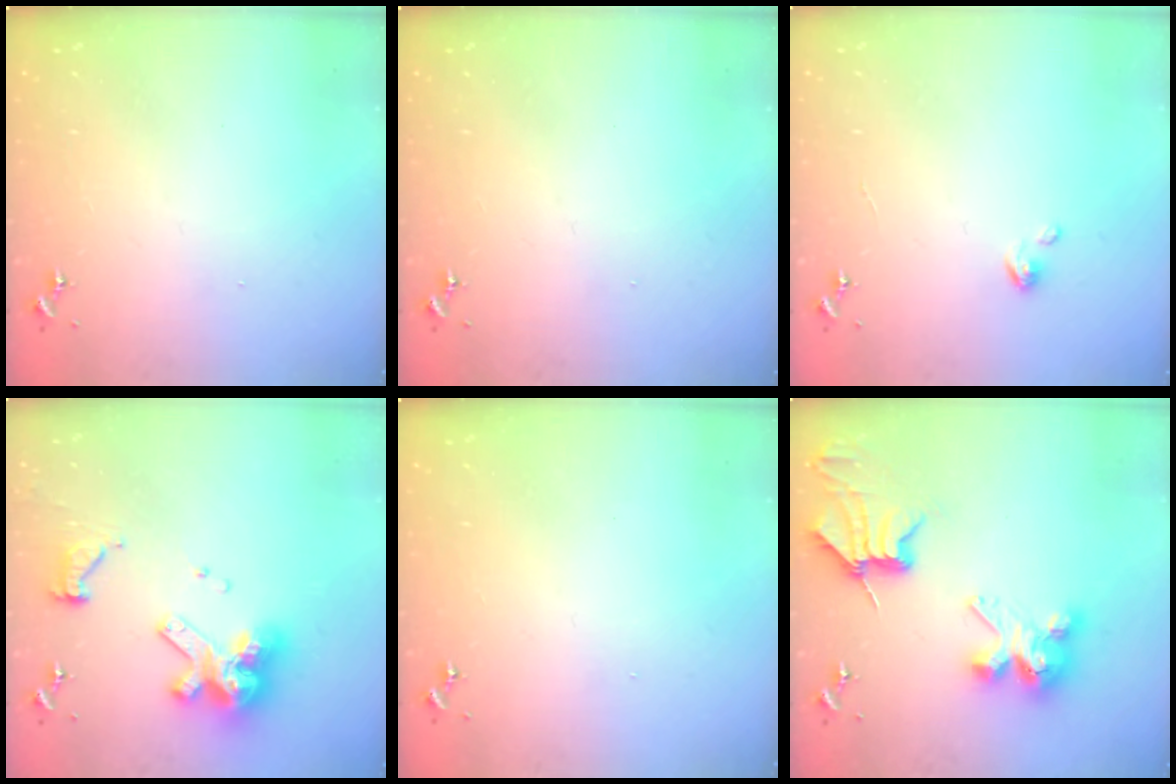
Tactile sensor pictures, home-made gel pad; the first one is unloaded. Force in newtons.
{"total": 0.0}
{"total": 2.7, "press": 2.7, "slide": 0.2}
{"total": 15.9, "press": 15.8, "slide": 1.4}
{"total": 0.0}
{"total": 10.0, "press": 9.9, "slide": 1.2}